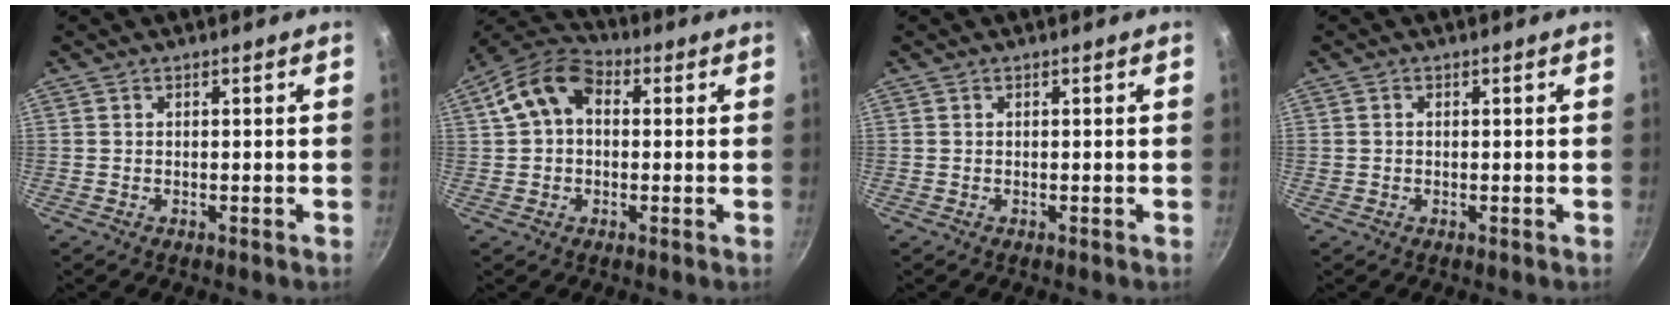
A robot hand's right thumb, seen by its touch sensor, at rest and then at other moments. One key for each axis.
{"total": 10.5, "fx": 1.9, "fy": 7.4, "fz": 7.2, "tx": -0.116, "ty": 0.029, "tz": 0.016}
{"total": 0.0}
{"total": 0.7, "fx": 0.1, "fy": 0.6, "fz": 0.3, "tx": -0.006, "ty": 0.005, "tz": 0.002}